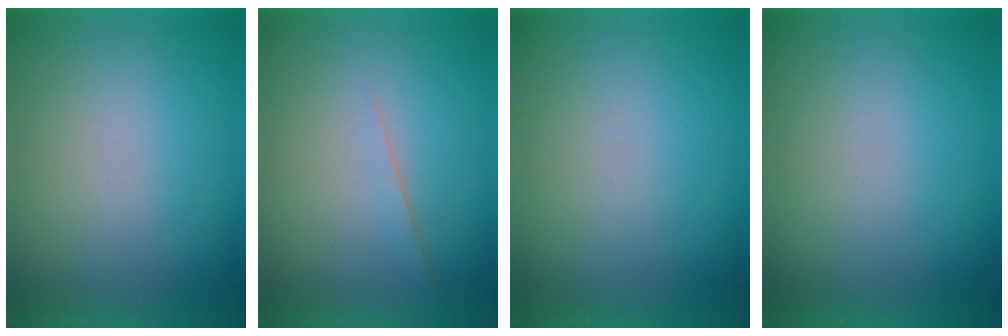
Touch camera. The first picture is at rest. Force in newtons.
{"total": 1.5}
{"total": 1.0}
{"total": 1.3}